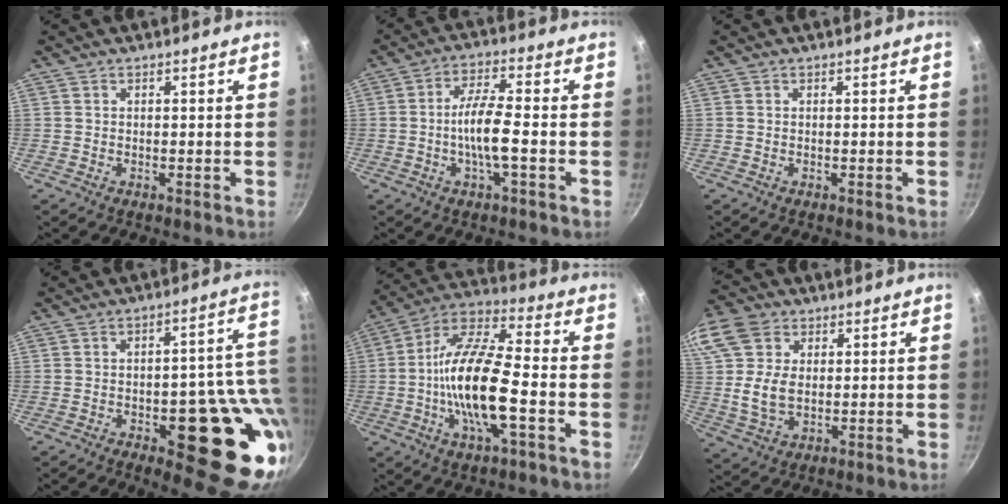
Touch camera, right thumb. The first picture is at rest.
{"total": 8.1, "force": [-1.8, 1.6, 7.7], "torque": [-0.147, 0.021, -0.039]}
{"total": 0.0}
{"total": 20.2, "force": [-3.8, 7.9, 18.3], "torque": [-0.168, 0.004, -0.044]}
{"total": 17.9, "force": [-3.5, 5.8, 16.6], "torque": [-0.313, 0.031, -0.084]}
{"total": 16.3, "force": [3.6, 12.2, 10.3], "torque": [-0.211, 0.010, 0.062]}